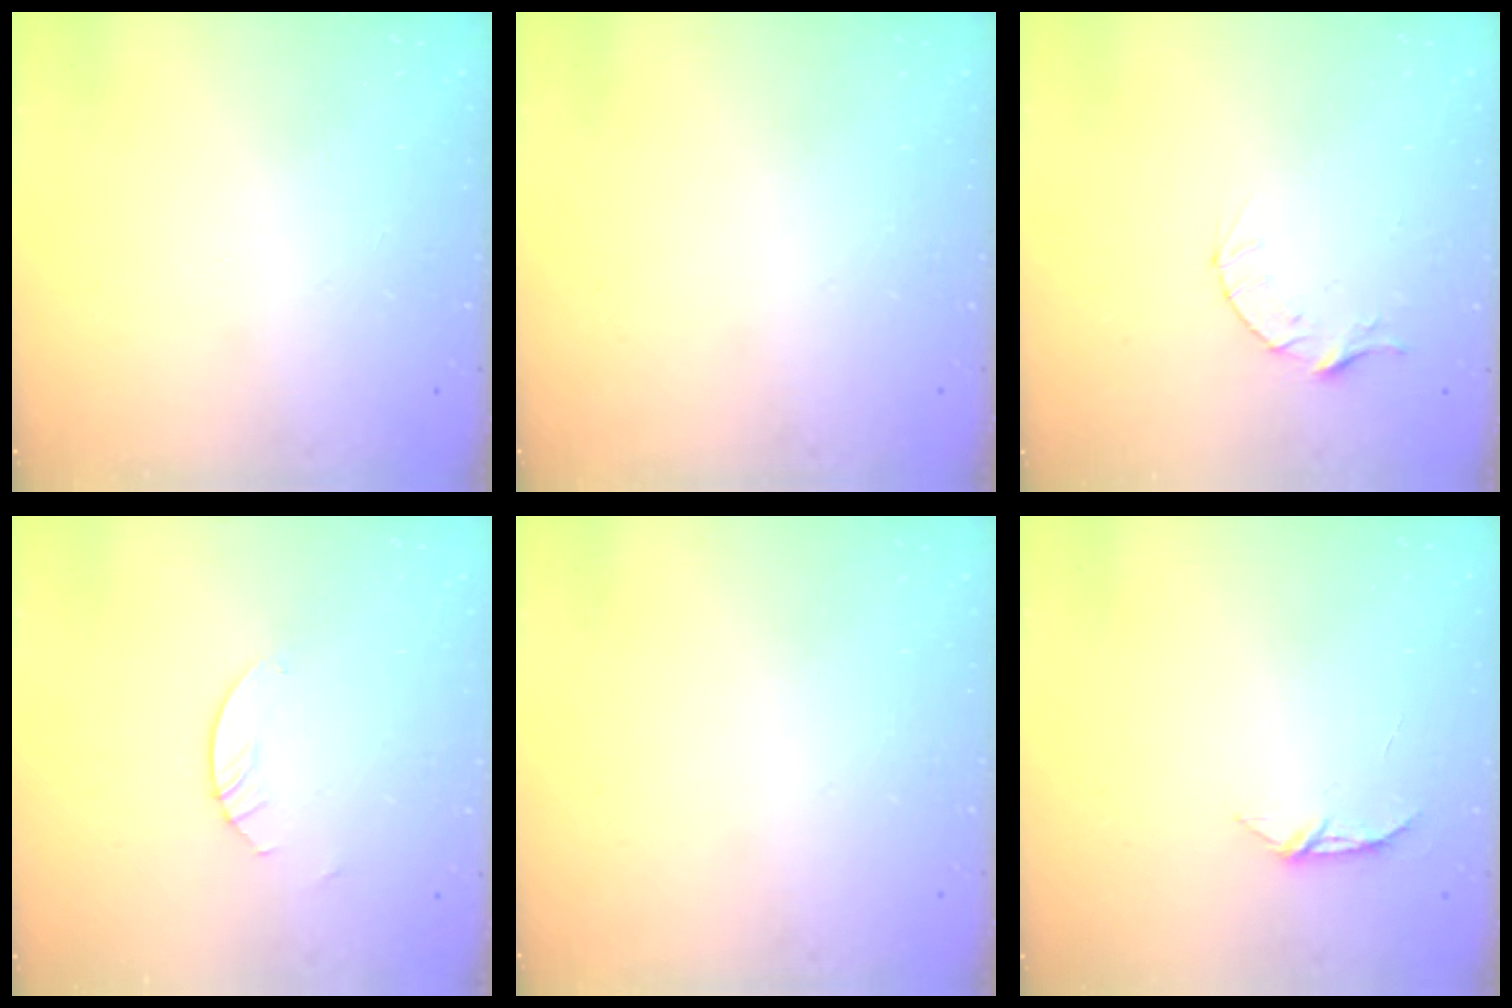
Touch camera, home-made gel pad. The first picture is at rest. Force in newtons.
{"total": 0.0}
{"total": 3.5, "press": 3.5, "slide": 0.4}
{"total": 2.4, "press": 2.4, "slide": 0.2}
{"total": 0.0}
{"total": 4.6, "press": 4.5, "slide": 0.5}